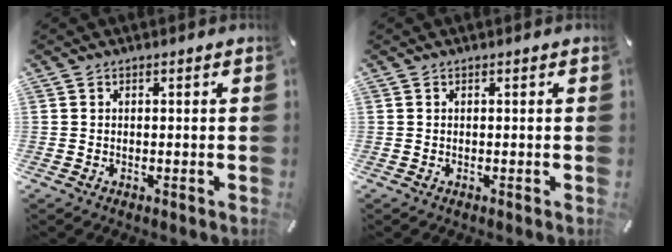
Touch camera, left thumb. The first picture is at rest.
{"total": 0.0}